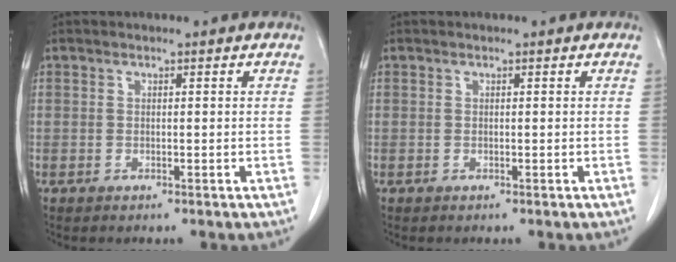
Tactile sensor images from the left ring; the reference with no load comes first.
{"total": 0.0}